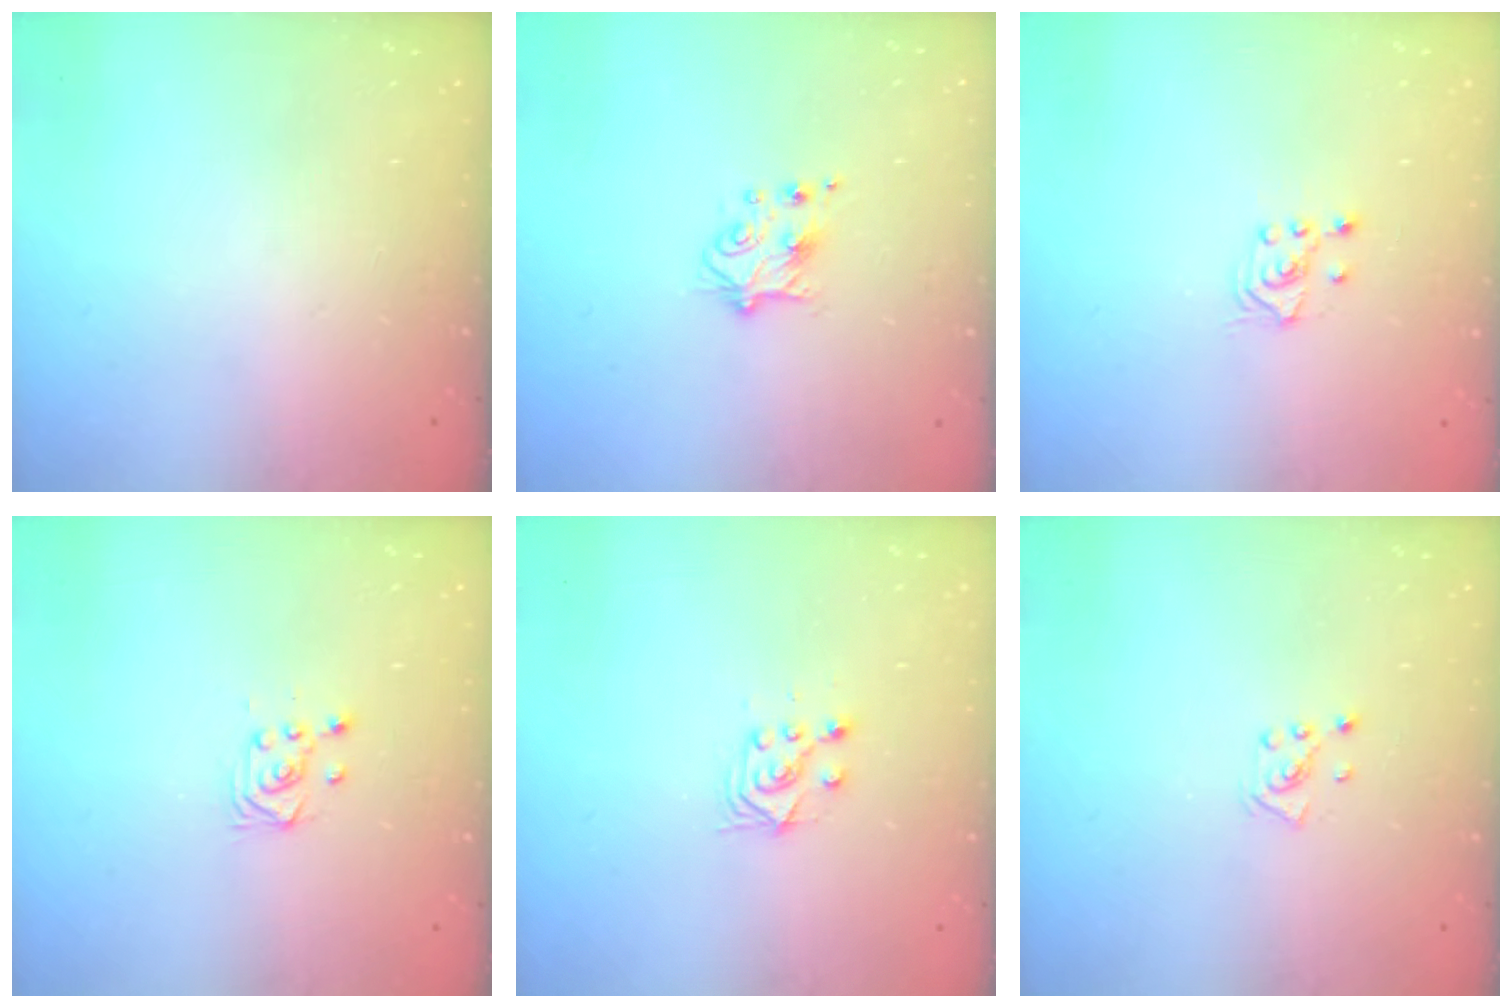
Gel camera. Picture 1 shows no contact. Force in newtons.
{"total": 5.5, "press": 5.4, "slide": 1.0}
{"total": 2.1, "press": 2.0, "slide": 0.8}
{"total": 3.6, "press": 3.5, "slide": 1.2}
{"total": 4.9, "press": 4.8, "slide": 1.0}
{"total": 2.2, "press": 2.2, "slide": 0.3}